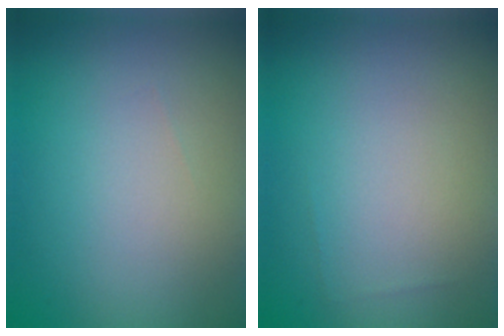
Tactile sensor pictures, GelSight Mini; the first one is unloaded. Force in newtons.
{"total": 0.0}